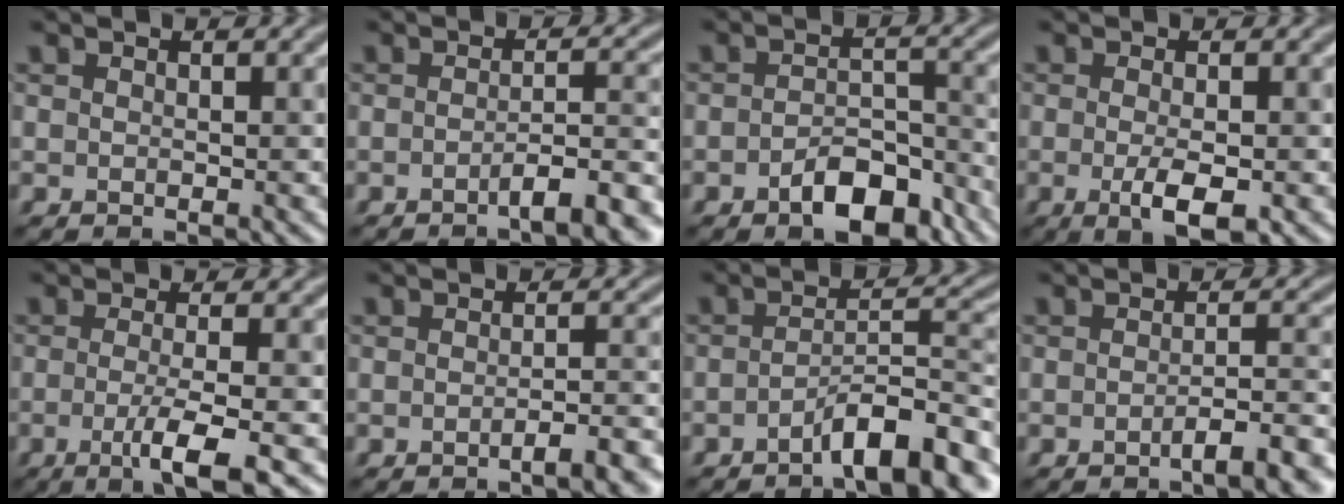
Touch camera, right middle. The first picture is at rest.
{"total": 5.0, "force": [-2.8, 1.2, 4.0], "torque": [-0.049, 0.009, -0.047]}
{"total": 5.2, "force": [-3.1, 2.6, 3.3], "torque": [-0.046, 0.005, -0.053]}
{"total": 3.3, "force": [-0.9, 0.9, 3.0], "torque": [-0.057, -0.009, -0.016]}
{"total": 4.4, "force": [-1.4, 0.8, 4.1], "torque": [-0.068, -0.006, -0.031]}
{"total": 3.3, "force": [-1.6, 0.9, 2.8], "torque": [-0.035, 0.006, -0.032]}
{"total": 7.0, "force": [-4.4, 1.6, 5.2], "torque": [-0.075, 0.012, -0.070]}
{"total": 4.5, "force": [-2.4, 1.1, 3.7], "torque": [-0.045, 0.008, -0.041]}